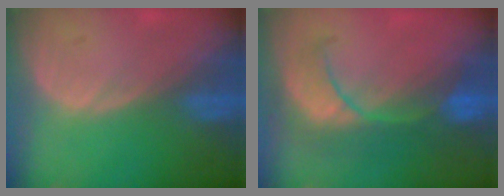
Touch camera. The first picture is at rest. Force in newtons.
{"total": 7.9, "press": 7.7, "slide": 1.6}